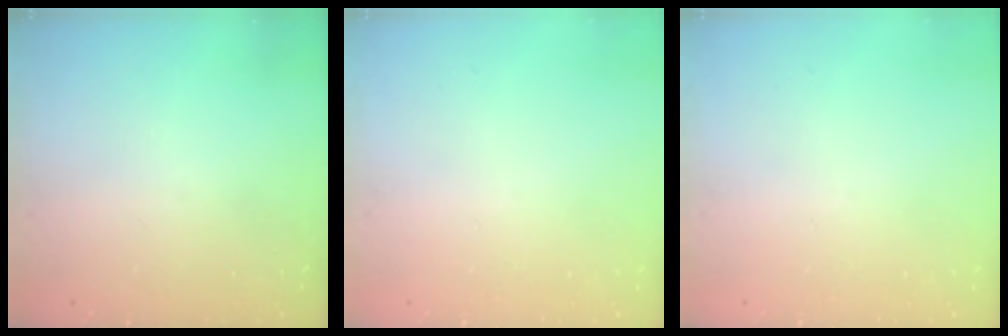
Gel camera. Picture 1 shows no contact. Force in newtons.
{"total": 0.0}
{"total": 0.0}